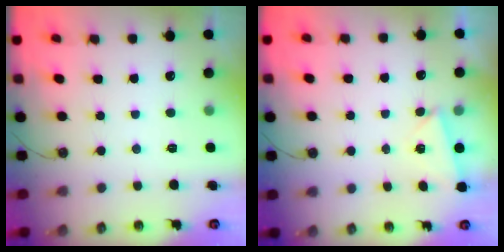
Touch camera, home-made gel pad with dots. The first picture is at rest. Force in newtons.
{"total": 2.6, "press": 1.6, "slide": 2.0}